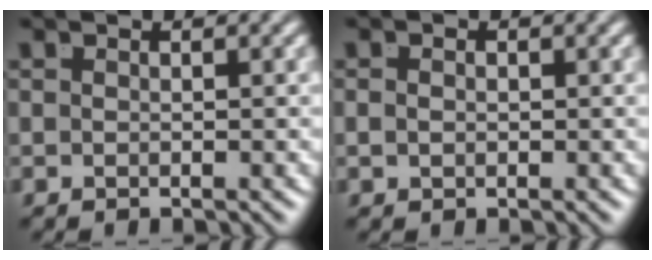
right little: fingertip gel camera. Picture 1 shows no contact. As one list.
[{"total": 0.5, "force": [-0.2, -0.3, 0.4], "torque": [-0.012, -0.010, 0.006]}]